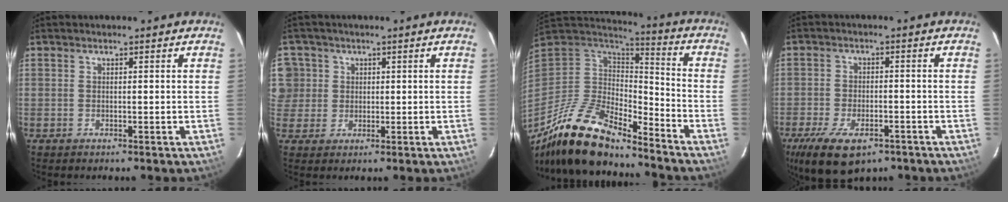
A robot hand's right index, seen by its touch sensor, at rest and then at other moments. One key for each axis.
{"total": 6.3, "fx": 1.5, "fy": 6.1, "fz": 0.8, "tx": -0.007, "ty": 0.025, "tz": 0.028}
{"total": 20.2, "fx": -15.9, "fy": 6.0, "fz": 10.9, "tx": -0.224, "ty": -0.027, "tz": -0.293}
{"total": 13.7, "fx": -8.6, "fy": 6.4, "fz": 8.4, "tx": -0.188, "ty": -0.030, "tz": -0.139}